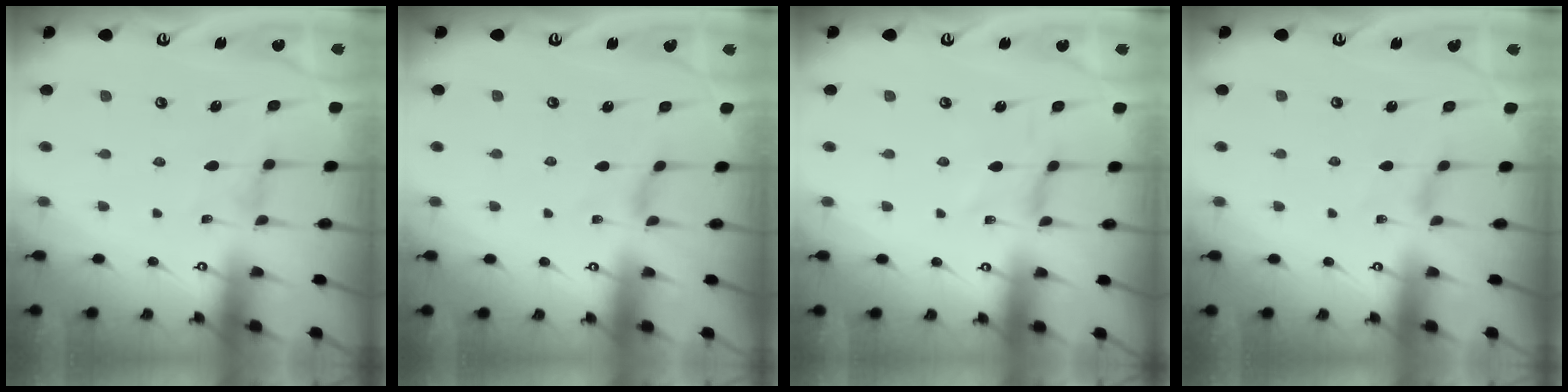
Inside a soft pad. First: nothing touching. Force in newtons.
{"total": 0.0}
{"total": 0.0}
{"total": 0.0}